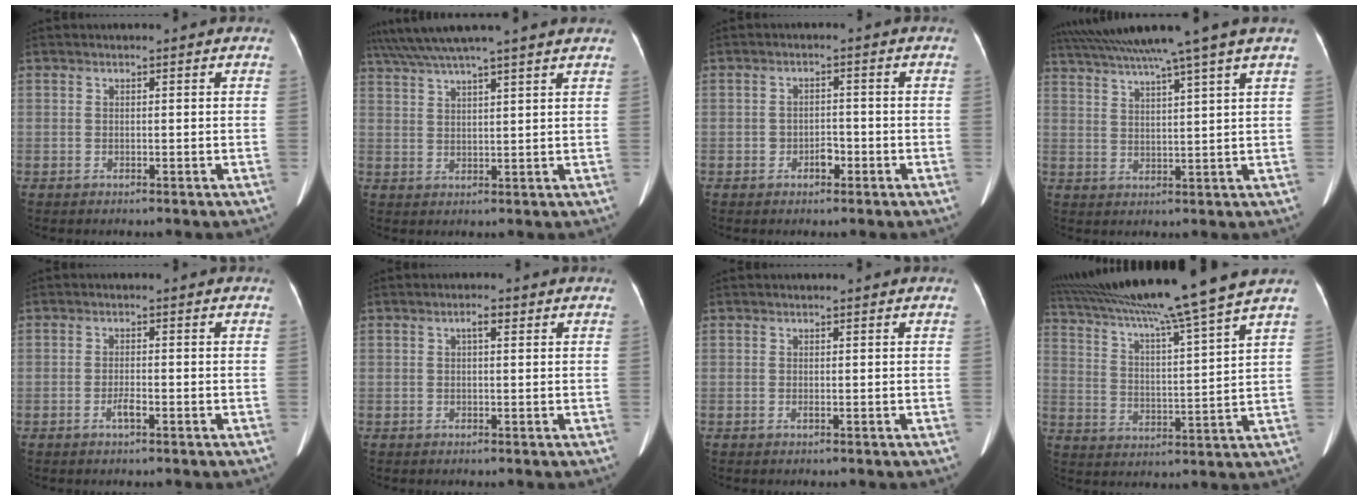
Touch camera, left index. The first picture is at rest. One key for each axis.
{"total": 11.8, "fx": 10.3, "fy": -1.2, "fz": 5.6, "tx": -0.106, "ty": 0.033, "tz": 0.149}
{"total": 2.1, "fx": -1.2, "fy": 1.3, "fz": 1.2, "tx": -0.015, "ty": 0.005, "tz": -0.017}
{"total": 13.5, "fx": 11.0, "fy": -2.7, "fz": 7.4, "tx": -0.127, "ty": 0.004, "tz": 0.163}
{"total": 1.7, "fx": -1.0, "fy": 0.2, "fz": 1.3, "tx": -0.026, "ty": 0.000, "tz": -0.017}
{"total": 1.6, "fx": 0.6, "fy": 0.4, "fz": 1.4, "tx": -0.023, "ty": 0.006, "tz": 0.009}
{"total": 0.0}
{"total": 19.3, "fx": 16.4, "fy": -2.6, "fz": 9.9, "tx": -0.174, "ty": -0.010, "tz": 0.257}